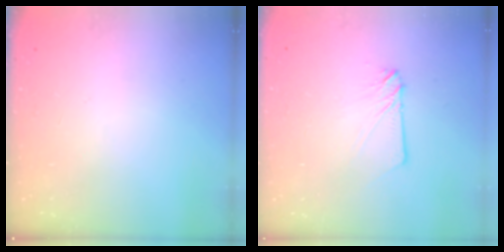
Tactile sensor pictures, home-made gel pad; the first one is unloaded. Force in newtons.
{"total": 4.1, "press": 4.1, "slide": 0.4}